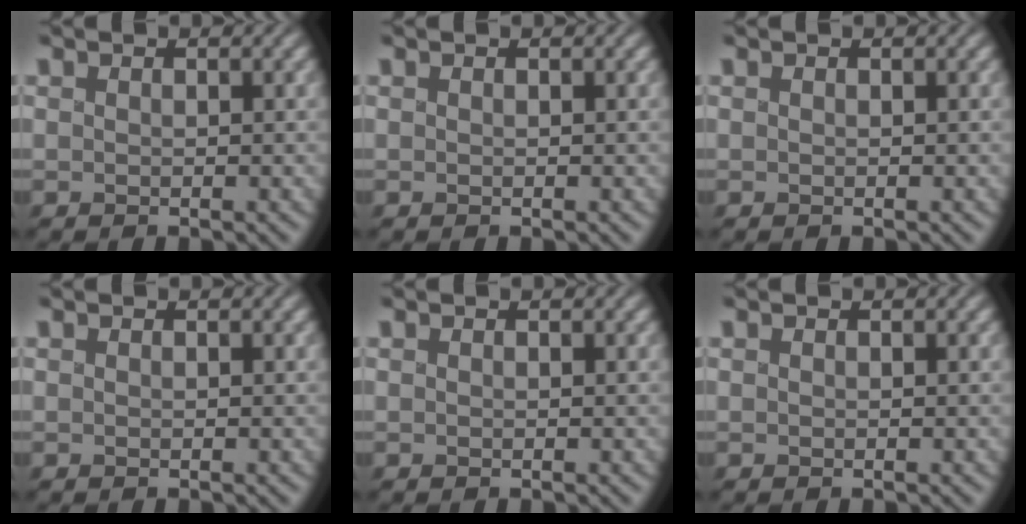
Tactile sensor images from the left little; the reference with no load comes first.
{"total": 0.0}
{"total": 0.0}
{"total": 0.0}
{"total": 0.0}
{"total": 0.0}